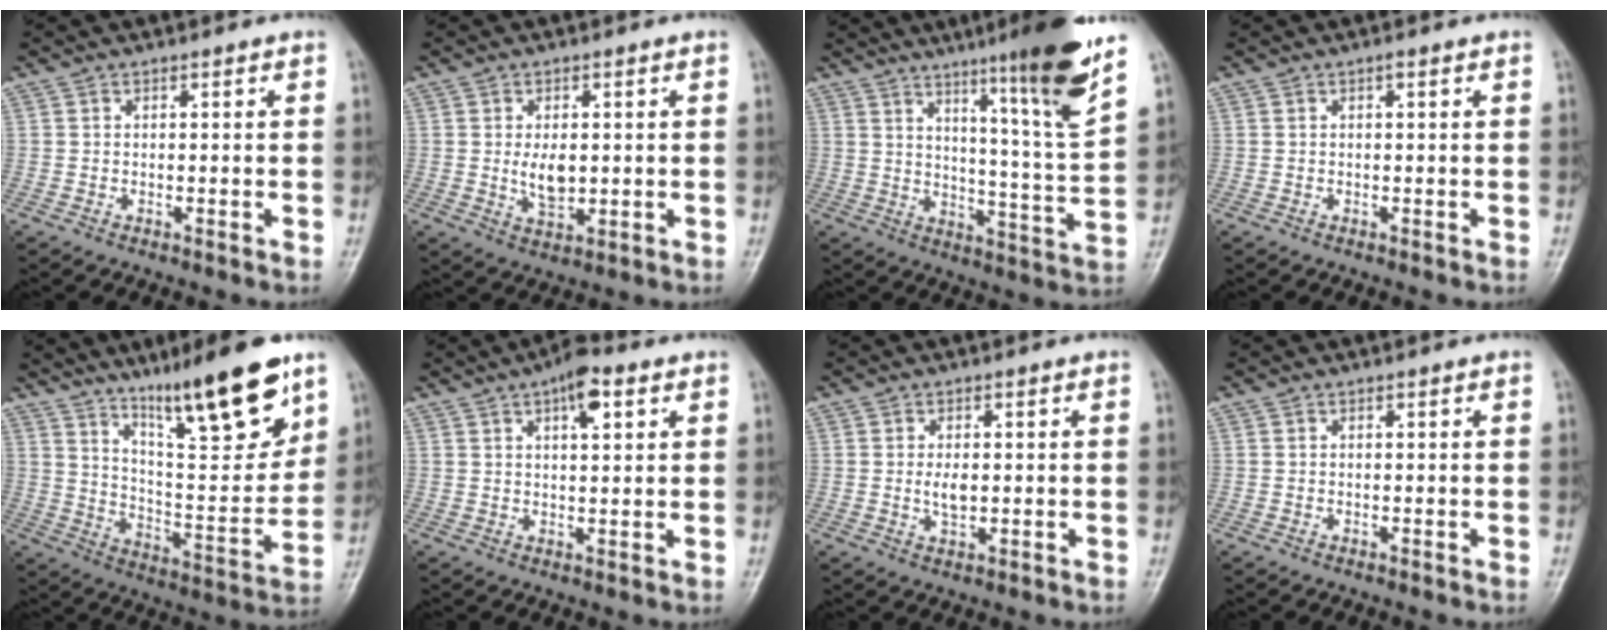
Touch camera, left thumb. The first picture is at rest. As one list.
[{"total": 5.4, "force": [0.3, 3.1, 4.4], "torque": [-0.068, -0.009, 0.011]}, {"total": 16.0, "force": [10.1, 0.1, 12.5], "torque": [-0.170, -0.061, 0.152]}, {"total": 0.9, "force": [0.4, 0.2, 0.8], "torque": [-0.012, 0.003, 0.003]}, {"total": 19.8, "force": [13.2, 3.9, 14.2], "torque": [-0.184, -0.078, 0.222]}, {"total": 6.9, "force": [3.3, 2.7, 5.5], "torque": [-0.072, -0.003, 0.045]}, {"total": 3.5, "force": [0.1, 1.9, 2.9], "torque": [-0.051, -0.005, 0.003]}, {"total": 0.0}]